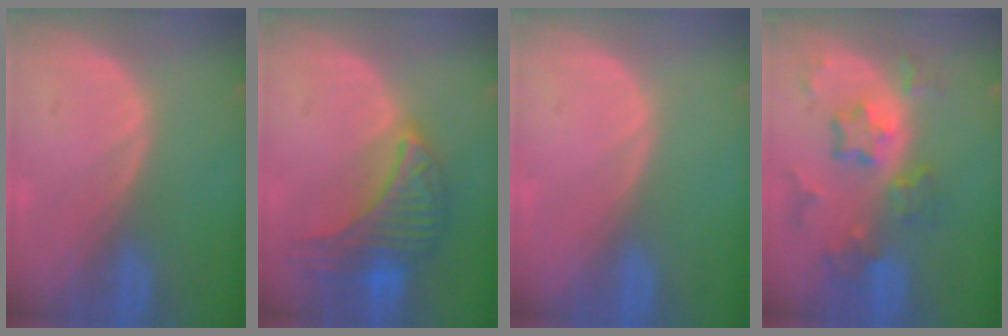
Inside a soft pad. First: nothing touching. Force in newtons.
{"total": 8.8, "press": 8.8, "slide": 0.3}
{"total": 0.0}
{"total": 8.2, "press": 7.2, "slide": 3.9}